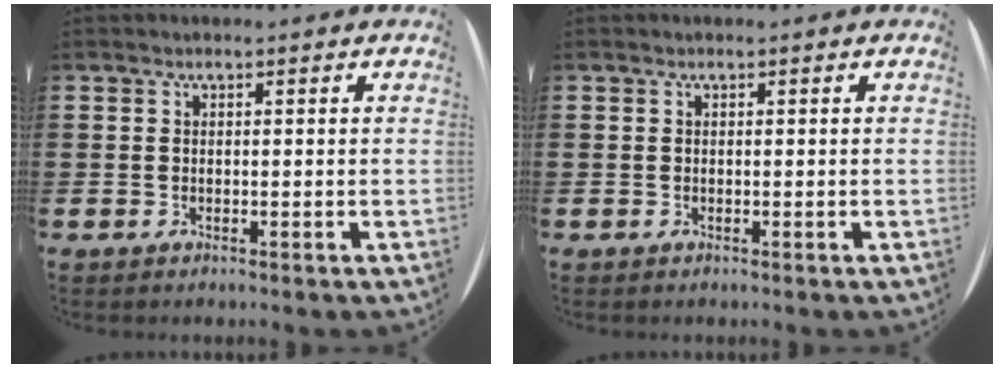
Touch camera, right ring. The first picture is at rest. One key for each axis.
{"total": 0.0}